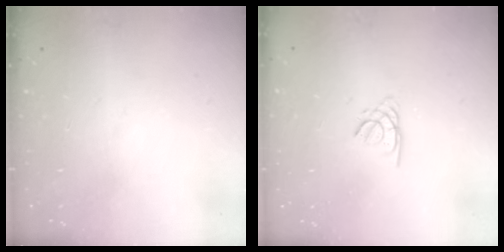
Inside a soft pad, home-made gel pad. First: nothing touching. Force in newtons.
{"total": 1.1, "press": 1.1, "slide": 0.3}